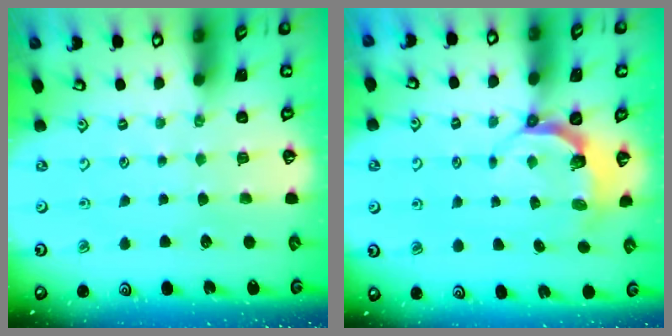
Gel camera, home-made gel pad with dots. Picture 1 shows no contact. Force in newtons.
{"total": 5.3, "press": 4.3, "slide": 3.1}